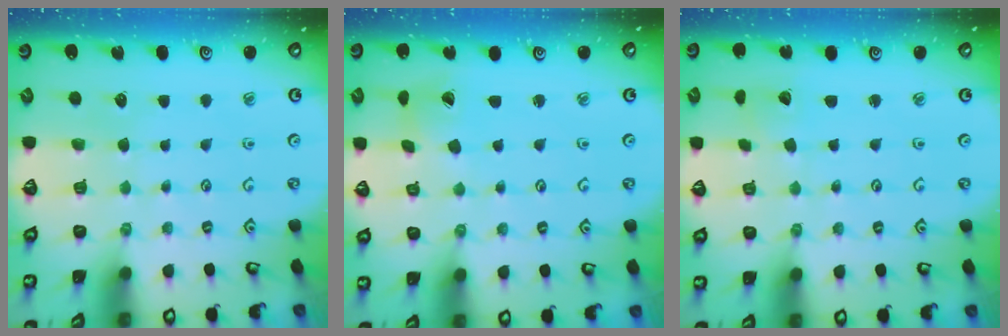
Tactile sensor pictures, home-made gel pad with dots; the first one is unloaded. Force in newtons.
{"total": 2.7, "press": 2.7, "slide": 0.4}
{"total": 2.6, "press": 2.6, "slide": 0.1}